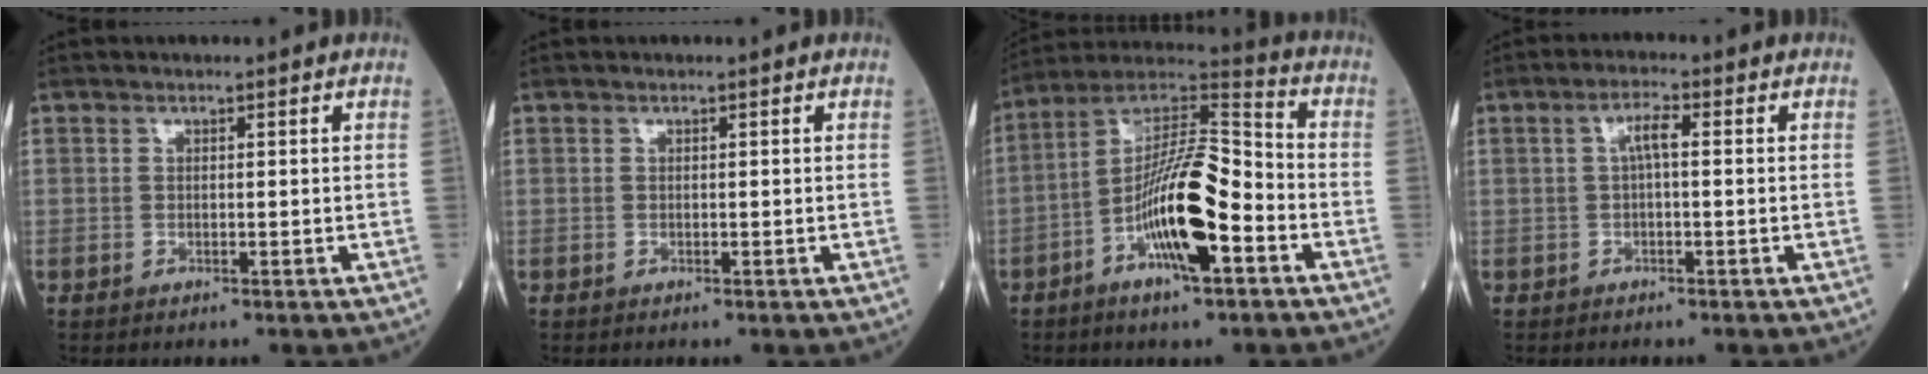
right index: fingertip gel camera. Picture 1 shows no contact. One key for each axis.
{"total": 0.0}
{"total": 15.5, "fx": -5.1, "fy": 3.3, "fz": 14.2, "tx": -0.265, "ty": 0.012, "tz": -0.089}
{"total": 2.7, "fx": 0.5, "fy": 0.5, "fz": 2.6, "tx": -0.053, "ty": 0.010, "tz": 0.008}